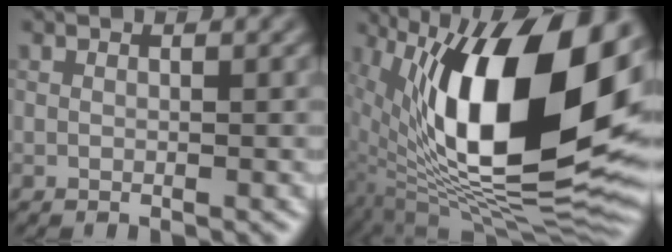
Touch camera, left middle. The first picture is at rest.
{"total": 16.5, "force": [2.7, 7.1, 14.6], "torque": [-0.236, 0.004, 0.051]}